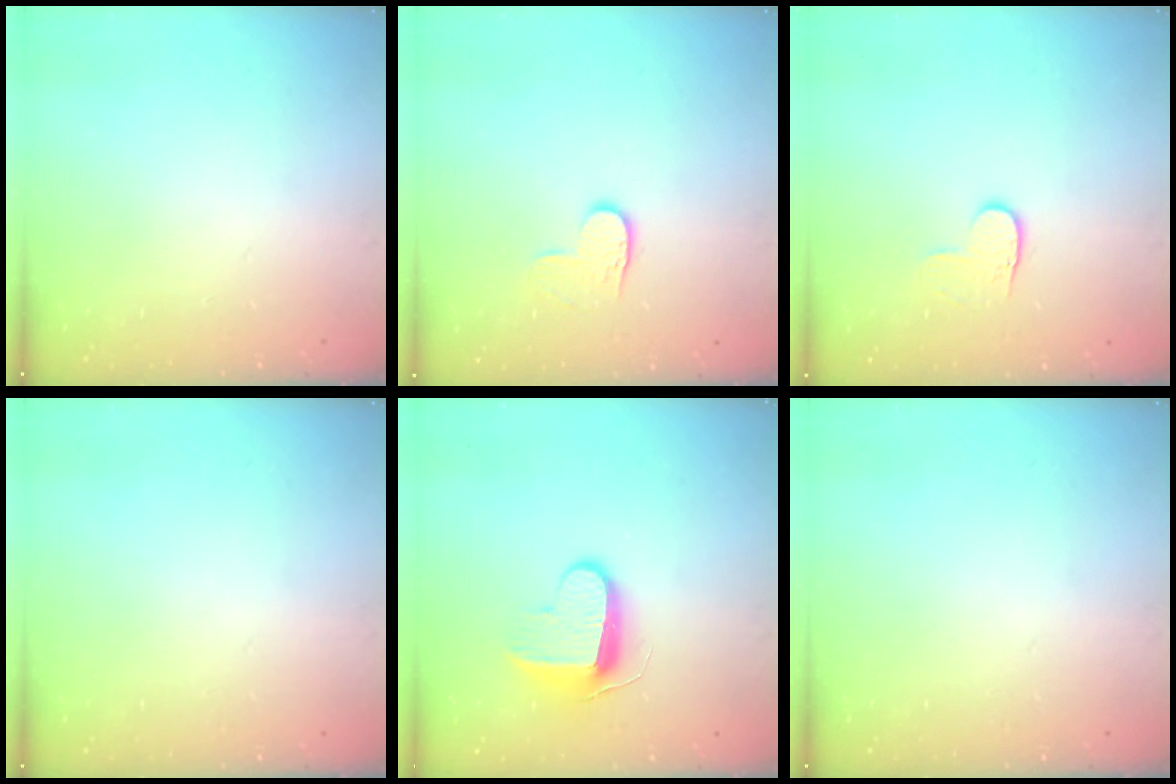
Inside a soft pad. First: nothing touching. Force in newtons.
{"total": 4.7, "press": 4.7, "slide": 0.4}
{"total": 3.6, "press": 3.6, "slide": 0.4}
{"total": 0.0}
{"total": 9.2, "press": 9.2, "slide": 0.9}
{"total": 0.0}